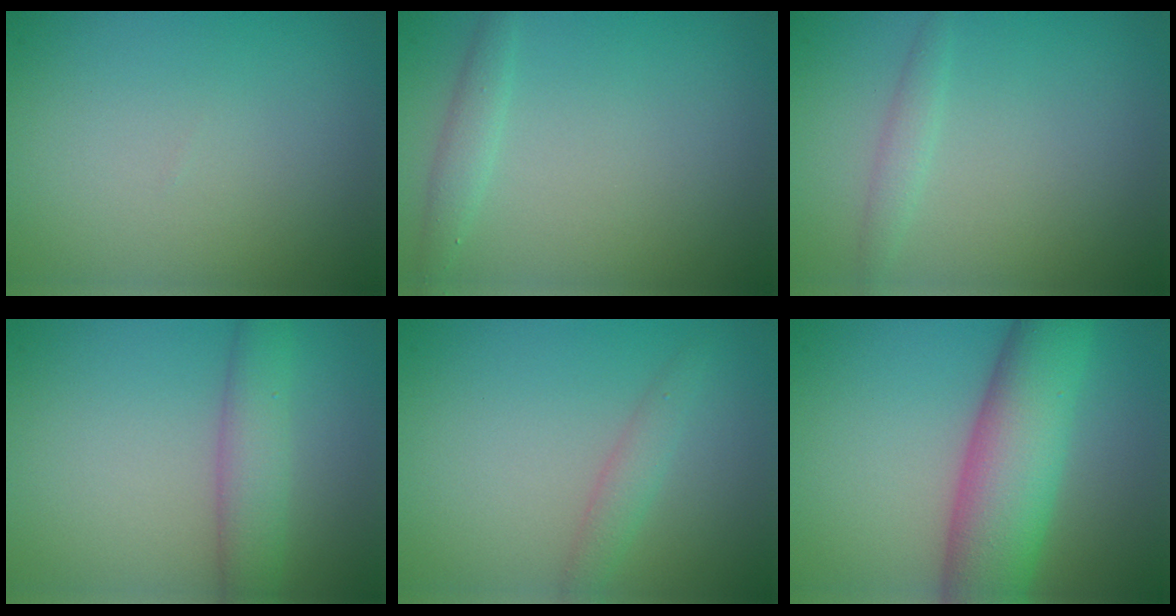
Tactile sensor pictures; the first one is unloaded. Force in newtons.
{"total": 1.4, "press": 1.4, "slide": 0.0}
{"total": 1.3, "press": 1.3, "slide": 0.0}
{"total": 3.7, "press": 3.7, "slide": 0.2}
{"total": 1.6, "press": 1.6, "slide": 0.1}
{"total": 9.3, "press": 9.3, "slide": 0.1}